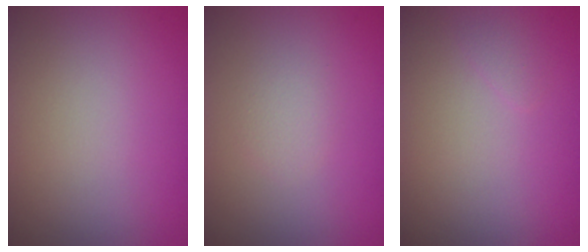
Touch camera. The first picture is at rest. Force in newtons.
{"total": 1.1, "press": 1.1, "slide": 0.0}
{"total": 0.6, "press": 0.6, "slide": 0.1}